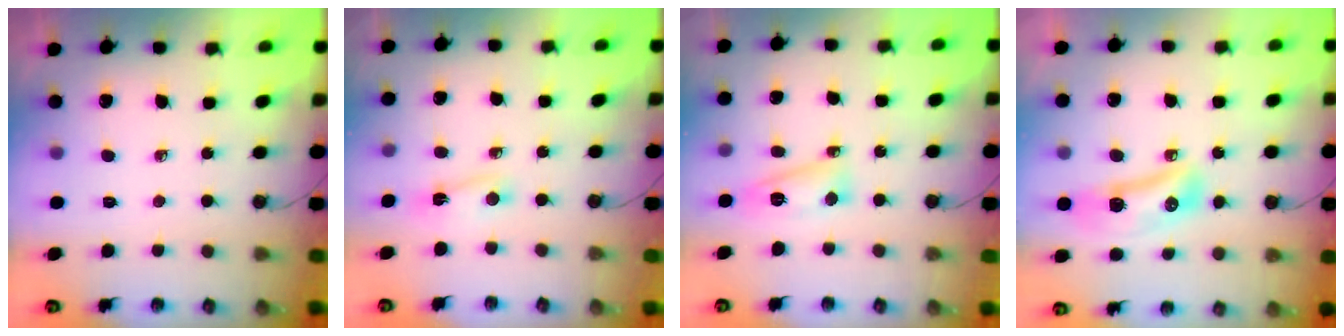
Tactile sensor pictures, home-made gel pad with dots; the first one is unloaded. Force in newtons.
{"total": 2.4, "press": 2.3, "slide": 0.4}
{"total": 9.0, "press": 9.0, "slide": 0.6}
{"total": 12.4, "press": 11.5, "slide": 4.7}